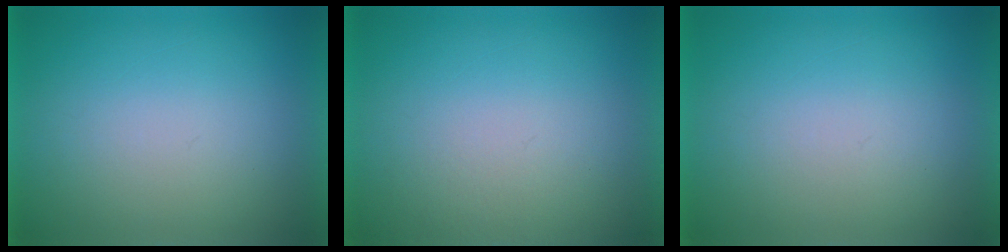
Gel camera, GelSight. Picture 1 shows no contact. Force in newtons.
{"total": 2.0}
{"total": 1.1}